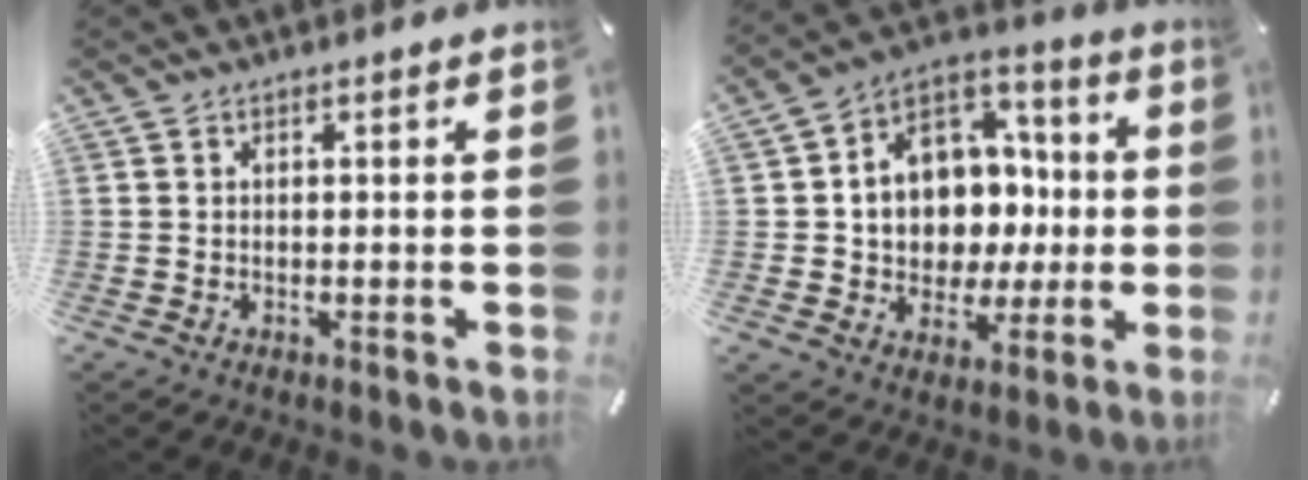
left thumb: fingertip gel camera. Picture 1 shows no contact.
{"total": 12.2, "force": [-0.2, 11.4, 4.4], "torque": [-0.070, -0.015, 0.009]}